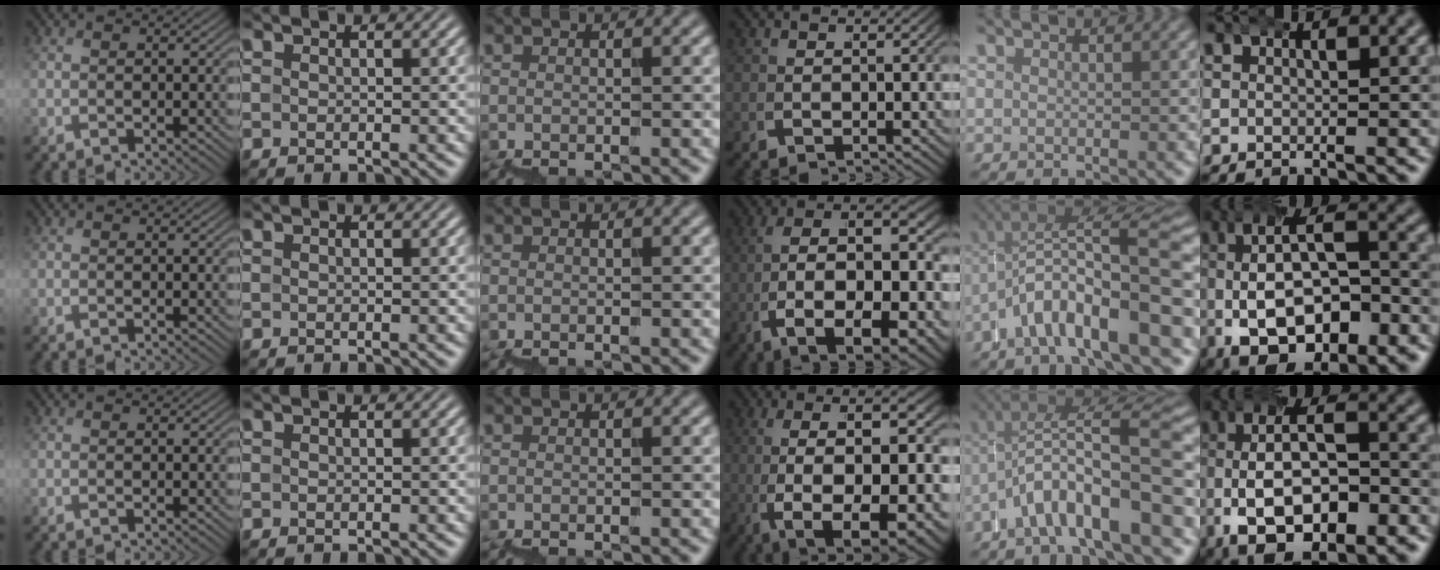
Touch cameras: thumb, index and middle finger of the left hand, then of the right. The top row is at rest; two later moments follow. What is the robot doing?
{"motion": "wrap", "object": "bubble wrap"}